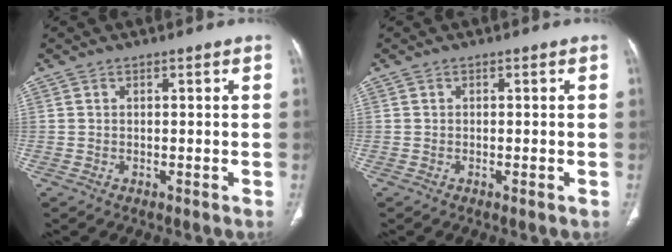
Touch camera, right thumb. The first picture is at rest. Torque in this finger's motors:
{"motor_torque": [-0.16, 0.14, -0.25, -0.07, -0.02]}